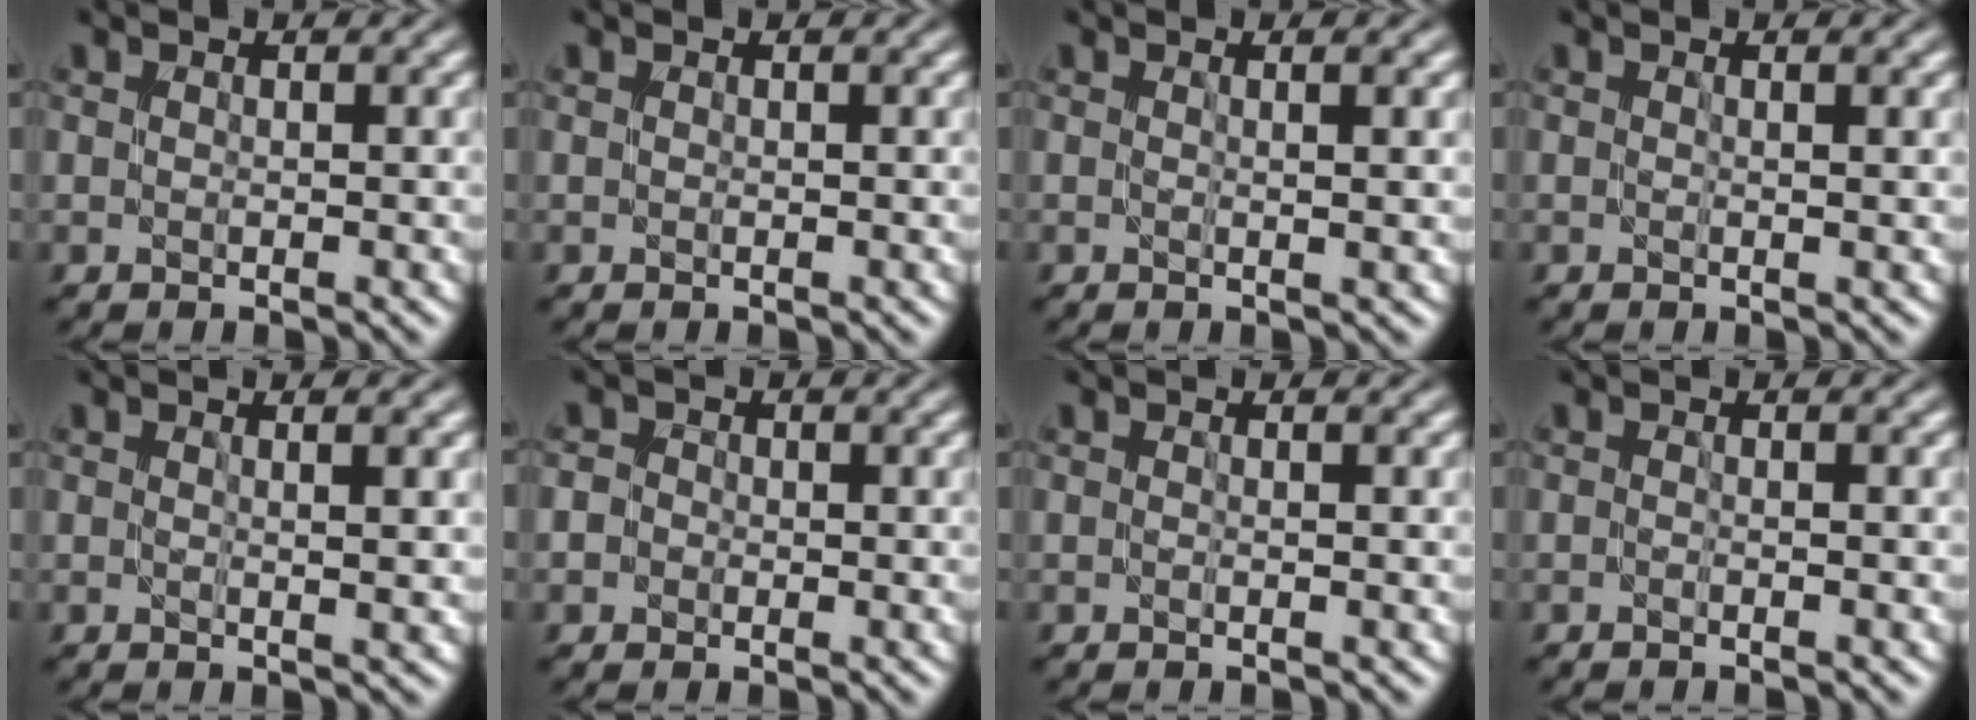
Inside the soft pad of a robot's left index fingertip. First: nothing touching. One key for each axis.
{"total": 0.0}
{"total": 1.5, "fx": 0.3, "fy": 0.4, "fz": 1.5, "tx": -0.017, "ty": -0.001, "tz": -0.003}
{"total": 0.9, "fx": 0.1, "fy": 0.2, "fz": 0.9, "tx": -0.011, "ty": -0.001, "tz": -0.002}
{"total": 2.0, "fx": 0.4, "fy": 0.5, "fz": 1.9, "tx": -0.022, "ty": 0.000, "tz": 0.000}
{"total": 1.8, "fx": 0.0, "fy": 1.6, "fz": 0.7, "tx": 0.004, "ty": 0.007, "tz": -0.017}
{"total": 0.6, "fx": -0.1, "fy": 0.1, "fz": 0.5, "tx": -0.010, "ty": -0.006, "tz": -0.005}
{"total": 1.1, "fx": -0.3, "fy": 0.4, "fz": 0.9, "tx": -0.008, "ty": -0.012, "tz": -0.014}